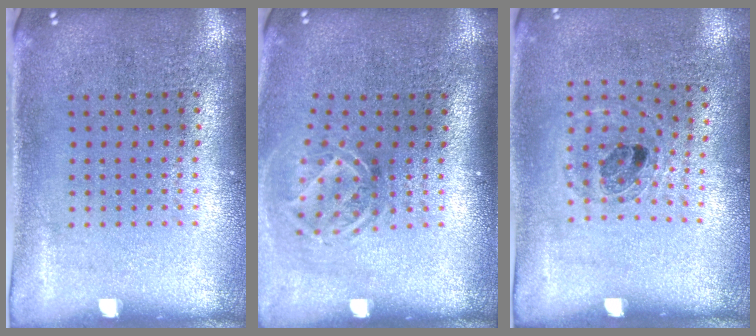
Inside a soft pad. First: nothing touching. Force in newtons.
{"total": 1.8, "press": 1.3, "slide": 1.3}
{"total": 1.0, "press": 0.9, "slide": 0.4}